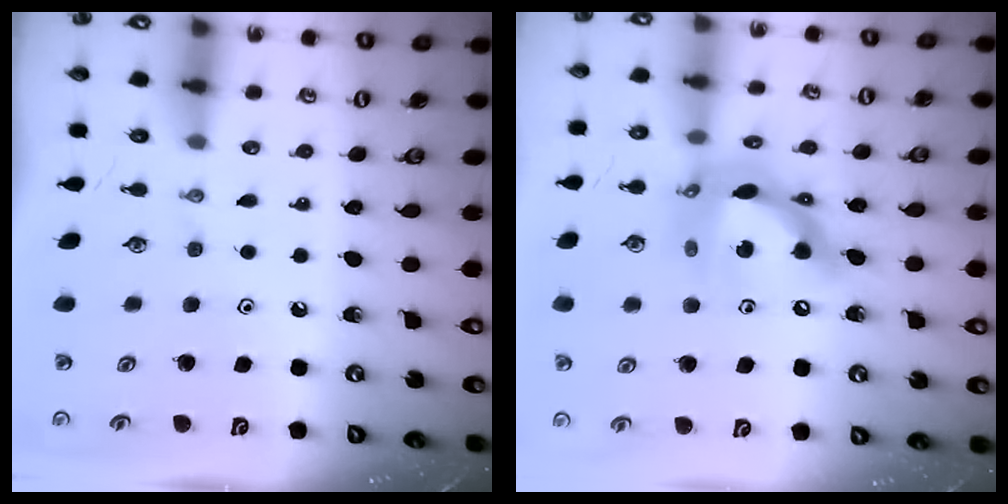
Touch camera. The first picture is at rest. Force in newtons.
{"total": 14.6, "press": 14.6, "slide": 1.6}